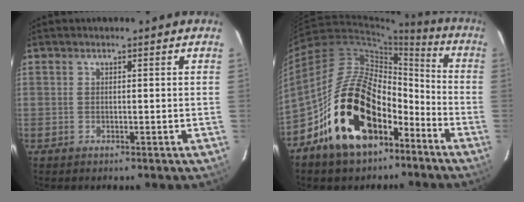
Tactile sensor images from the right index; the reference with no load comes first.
{"total": 21.6, "force": [-11.9, 12.3, 13.2], "torque": [-0.245, 0.029, -0.187]}